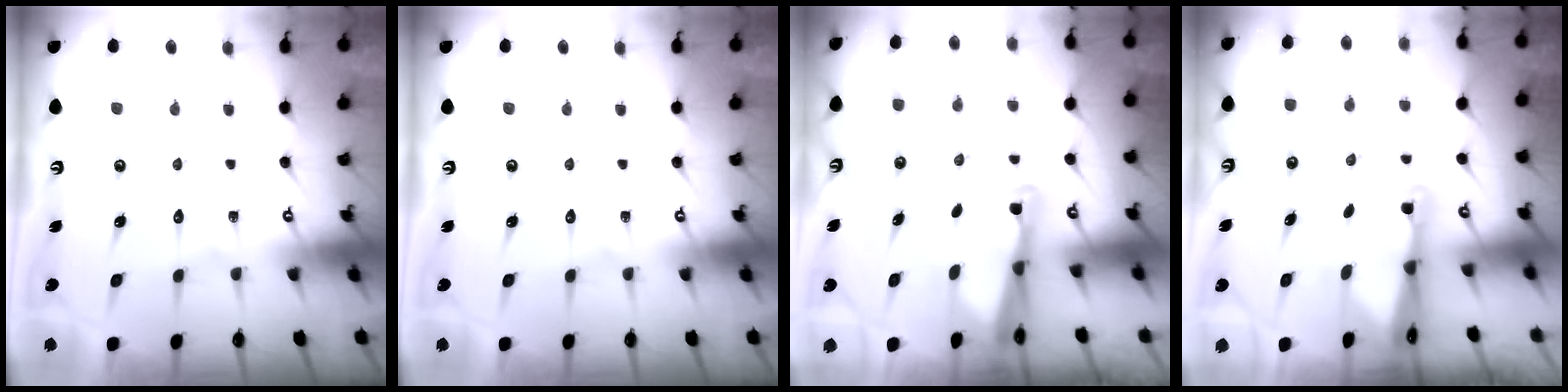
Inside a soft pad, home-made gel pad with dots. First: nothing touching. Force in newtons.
{"total": 0.0}
{"total": 2.6, "press": 2.5, "slide": 0.6}
{"total": 1.8, "press": 1.7, "slide": 0.4}